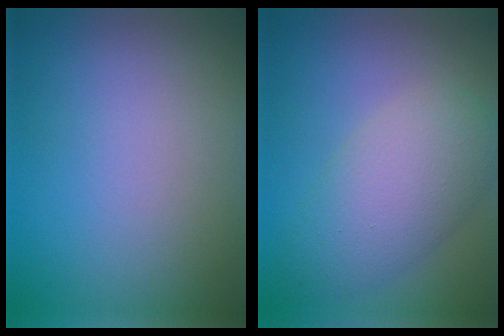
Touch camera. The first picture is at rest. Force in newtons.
{"total": 5.8, "press": 5.7, "slide": 0.3}